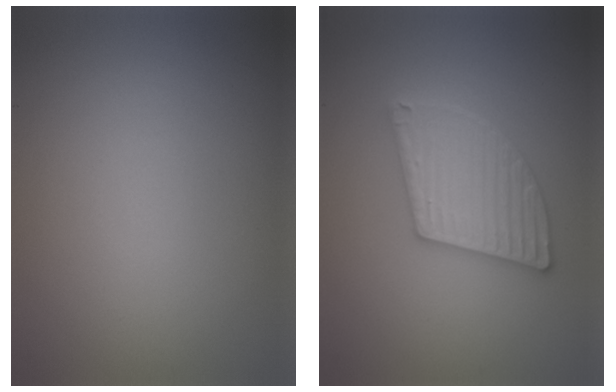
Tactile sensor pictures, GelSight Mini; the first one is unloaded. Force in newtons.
{"total": 5.2, "press": 5.2, "slide": 0.5}